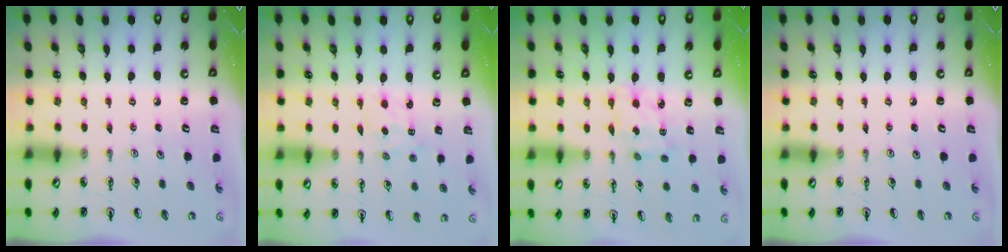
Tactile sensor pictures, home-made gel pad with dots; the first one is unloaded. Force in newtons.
{"total": 2.1, "press": 2.1, "slide": 0.3}
{"total": 3.9, "press": 3.9, "slide": 0.2}
{"total": 0.0}